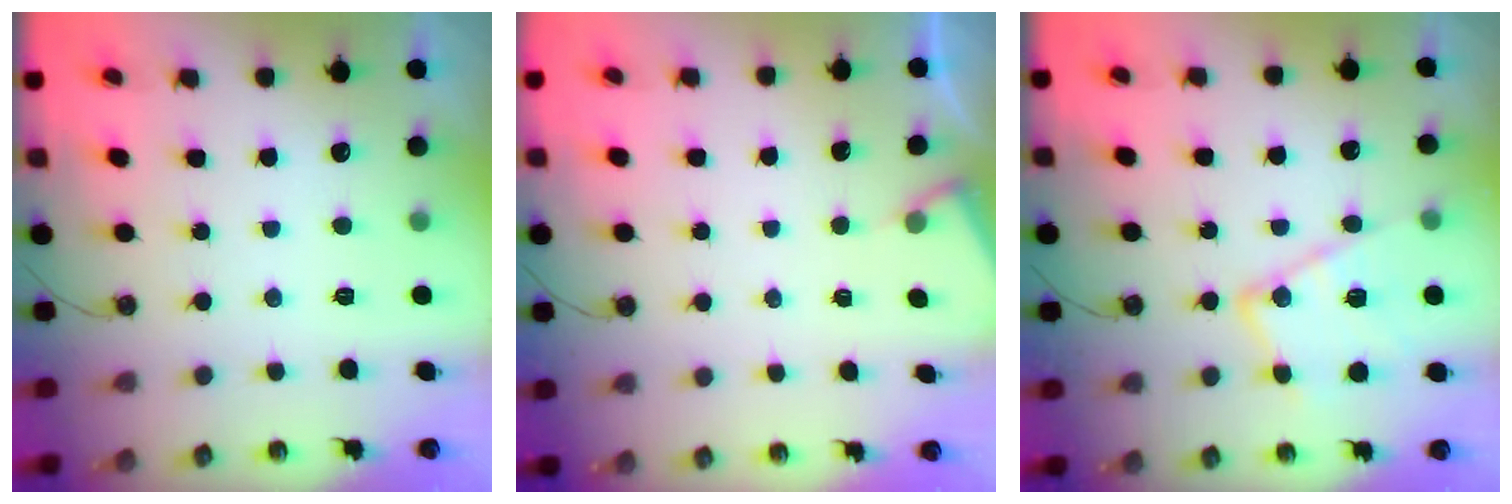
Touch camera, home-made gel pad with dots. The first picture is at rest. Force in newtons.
{"total": 2.8, "press": 2.7, "slide": 0.4}
{"total": 15.7, "press": 15.6, "slide": 1.1}